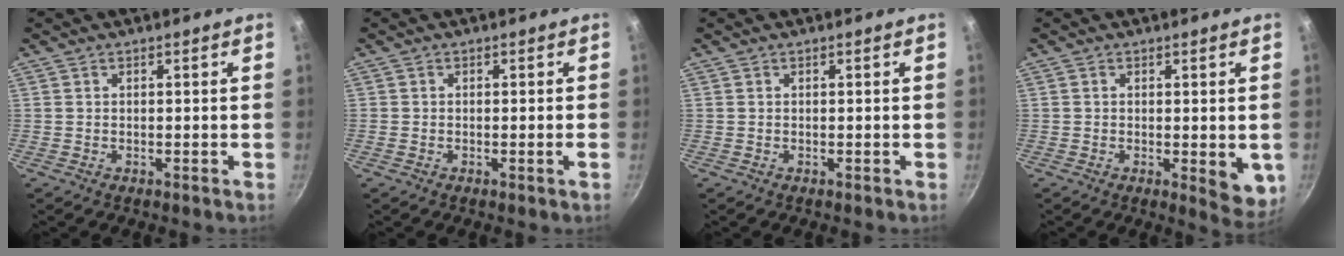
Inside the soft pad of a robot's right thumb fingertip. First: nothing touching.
{"total": 0.8, "force": [-0.3, 0.0, 0.8], "torque": [-0.017, 0.004, -0.009]}
{"total": 0.0}
{"total": 6.0, "force": [-0.4, 2.6, 5.4], "torque": [-0.059, -0.009, -0.004]}